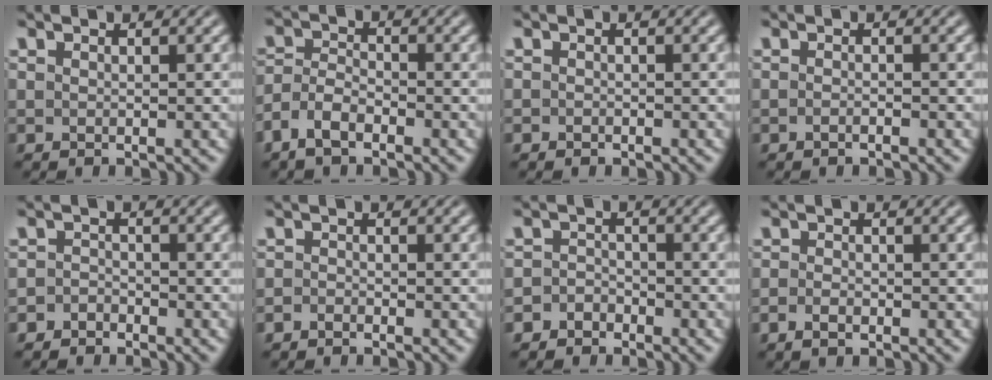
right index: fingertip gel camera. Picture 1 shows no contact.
{"total": 3.7, "force": [-2.3, 2.3, 1.7], "torque": [-0.042, -0.015, -0.038]}
{"total": 0.7, "force": [-0.7, -0.1, -0.2], "torque": [0.004, -0.008, -0.008]}
{"total": 1.0, "force": [-0.8, -0.5, 0.1], "torque": [-0.002, 0.000, -0.016]}
{"total": 2.5, "force": [-2.3, 0.8, -0.4], "torque": [0.008, -0.016, -0.035]}
{"total": 1.3, "force": [-1.3, -0.1, -0.2], "torque": [0.005, -0.010, -0.020]}
{"total": 3.0, "force": [-2.5, 1.6, -0.2], "torque": [0.003, -0.014, -0.041]}
{"total": 1.3, "force": [-1.1, 0.2, 0.5], "torque": [-0.011, -0.008, -0.017]}